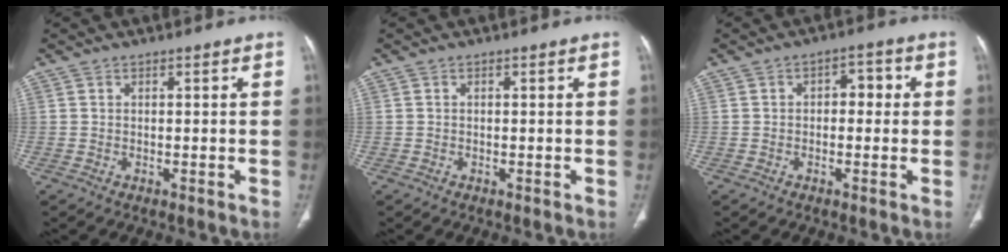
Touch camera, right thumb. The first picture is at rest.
{"total": 0.0}
{"total": 4.0, "force": [0.2, 2.5, 3.1], "torque": [-0.017, 0.013, -0.007]}